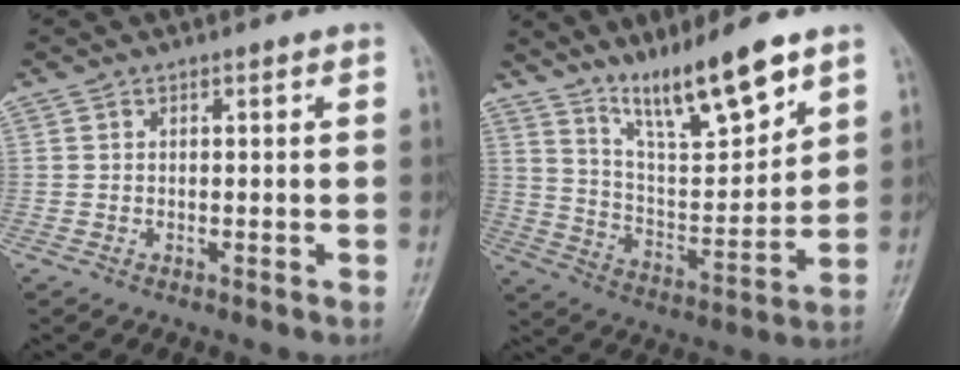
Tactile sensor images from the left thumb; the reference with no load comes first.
{"total": 14.4, "force": [10.7, 2.7, 9.2], "torque": [-0.137, -0.068, 0.199]}